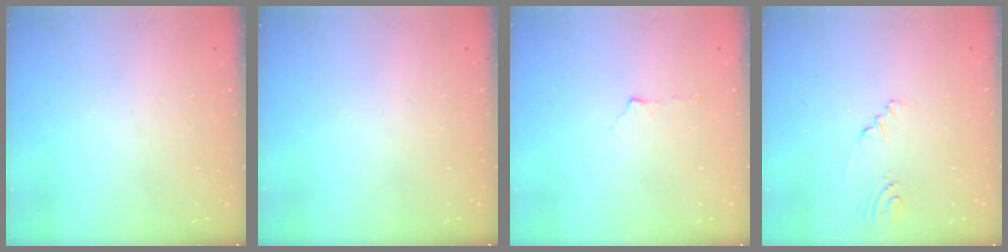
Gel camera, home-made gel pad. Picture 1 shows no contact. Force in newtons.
{"total": 0.0}
{"total": 4.4, "press": 4.3, "slide": 0.7}
{"total": 2.0, "press": 1.6, "slide": 1.2}